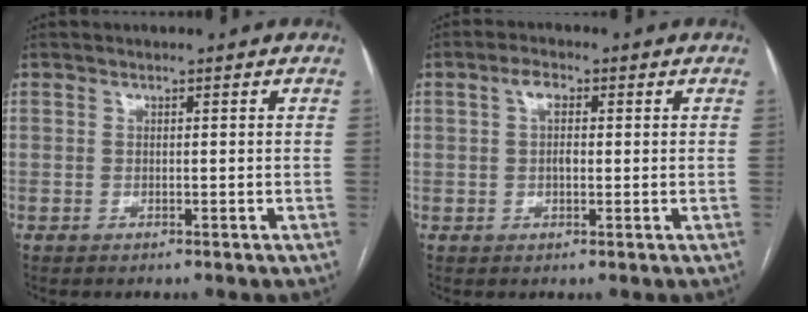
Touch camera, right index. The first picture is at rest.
{"total": 3.0, "force": [0.6, 1.7, 2.4], "torque": [-0.049, 0.015, 0.011]}